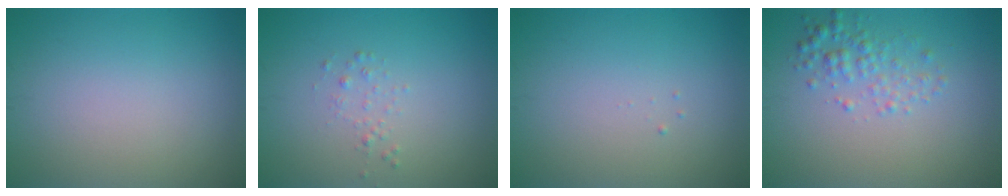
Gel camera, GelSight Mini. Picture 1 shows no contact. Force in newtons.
{"total": 0.8, "press": 0.8, "slide": 0.1}
{"total": 0.0}
{"total": 2.3, "press": 2.3, "slide": 0.1}